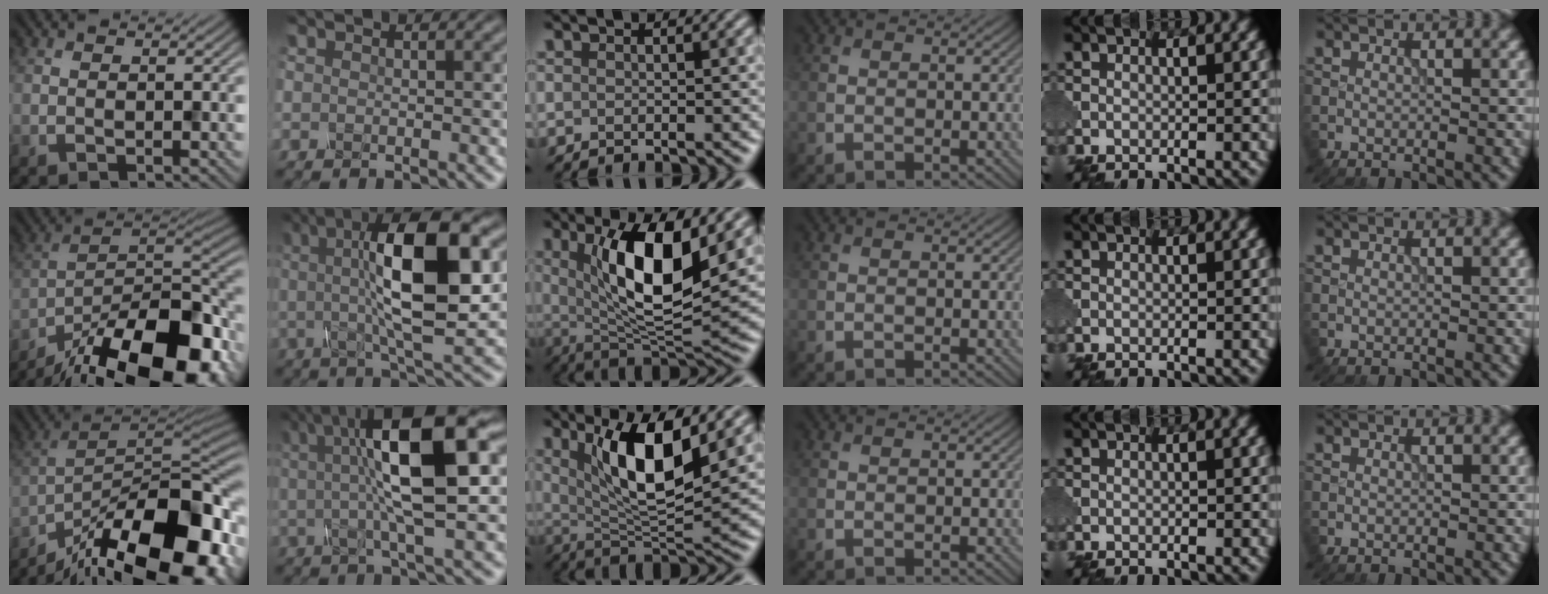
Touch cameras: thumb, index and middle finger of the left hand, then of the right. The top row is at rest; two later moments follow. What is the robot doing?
{"motion": "assemble", "object": "glue stick"}